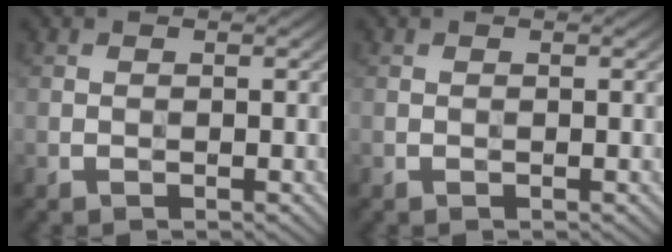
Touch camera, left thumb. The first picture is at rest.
{"total": 0.0}